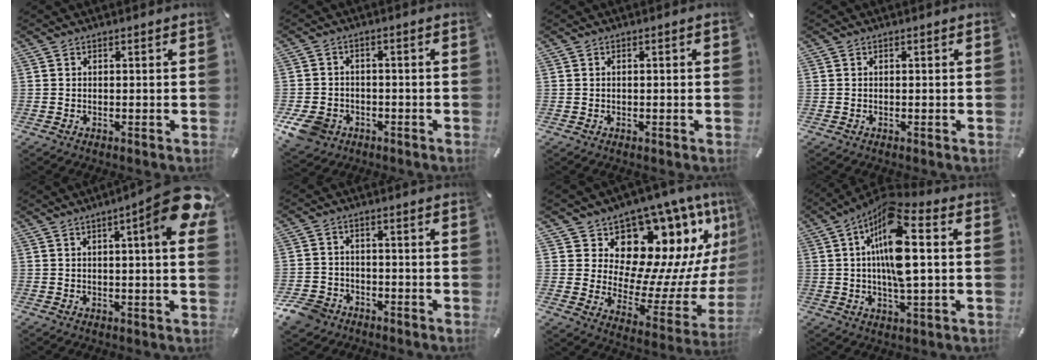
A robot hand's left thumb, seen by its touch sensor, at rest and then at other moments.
{"total": 7.3, "force": [-3.4, 5.8, 2.9], "torque": [-0.068, 0.016, -0.064]}
{"total": 1.0, "force": [0.0, 0.3, 1.0], "torque": [-0.017, 0.000, -0.001]}
{"total": 0.0}
{"total": 12.1, "force": [4.9, 1.5, 10.9], "torque": [-0.149, -0.032, 0.074]}
{"total": 6.2, "force": [-4.0, 4.5, 1.7], "torque": [-0.045, 0.022, -0.079]}
{"total": 14.8, "force": [10.6, 8.8, 5.6], "torque": [-0.048, -0.139, 0.185]}
{"total": 15.6, "force": [2.4, 5.3, 14.5], "torque": [-0.283, -0.005, 0.036]}